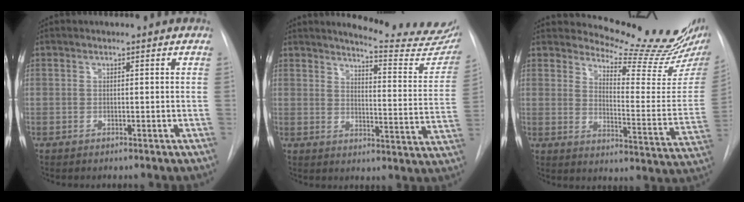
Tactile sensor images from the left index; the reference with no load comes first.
{"total": 19.3, "force": [17.8, 2.2, 7.1], "torque": [-0.082, -0.100, 0.200]}
{"total": 16.5, "force": [15.8, 0.2, 4.9], "torque": [-0.071, -0.124, 0.189]}